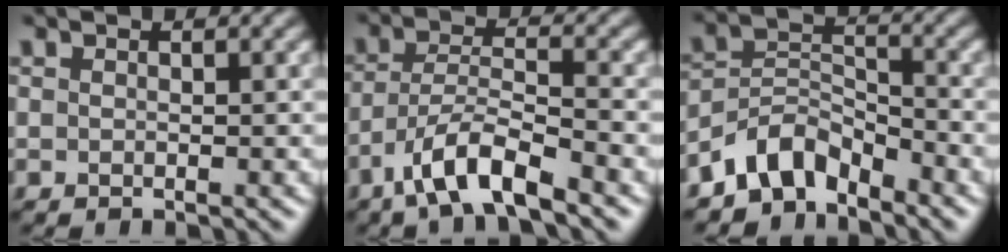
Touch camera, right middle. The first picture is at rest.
{"total": 5.6, "force": [-3.8, 1.2, 3.9], "torque": [-0.070, 0.003, -0.075]}
{"total": 4.8, "force": [-3.8, 2.3, 1.7], "torque": [-0.022, 0.006, -0.083]}